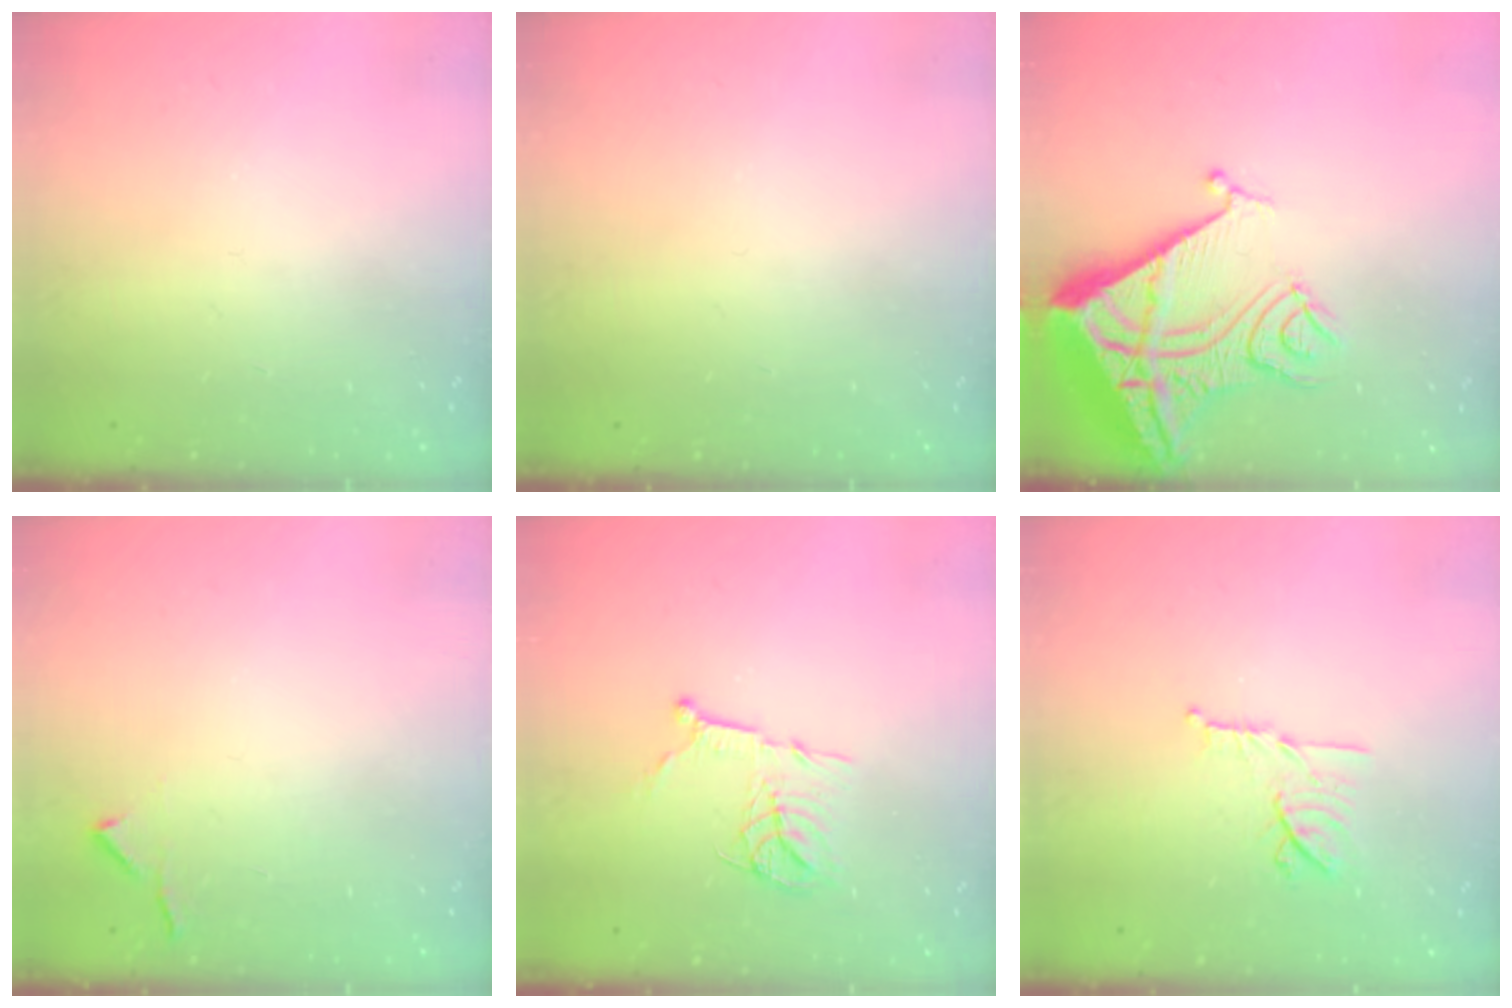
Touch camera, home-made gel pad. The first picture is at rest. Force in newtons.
{"total": 0.0}
{"total": 20.1, "press": 19.9, "slide": 2.1}
{"total": 4.2, "press": 4.1, "slide": 0.6}
{"total": 13.9, "press": 13.9, "slide": 1.2}
{"total": 9.7, "press": 9.7, "slide": 0.6}